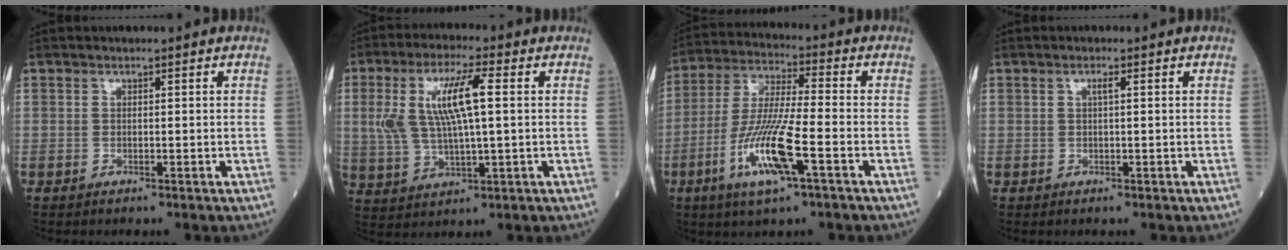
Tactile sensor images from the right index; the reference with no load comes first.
{"total": 10.9, "force": [2.0, 2.0, 10.5], "torque": [-0.230, 0.014, 0.042]}
{"total": 12.9, "force": [-4.9, 0.7, 11.9], "torque": [-0.245, -0.016, -0.093]}
{"total": 0.9, "force": [0.3, -0.1, 0.8], "torque": [-0.019, 0.001, 0.004]}